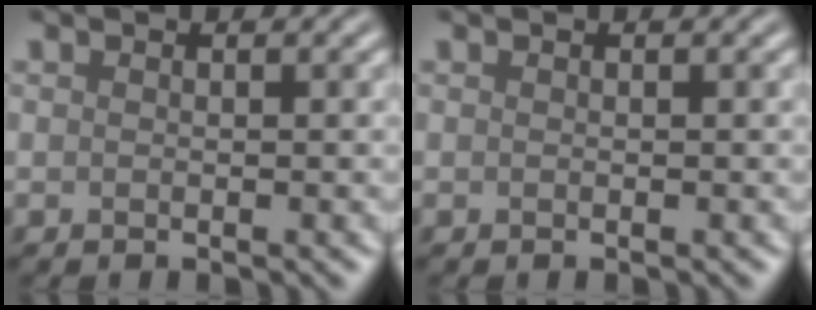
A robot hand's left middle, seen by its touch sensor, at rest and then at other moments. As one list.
[{"total": 0.0}]